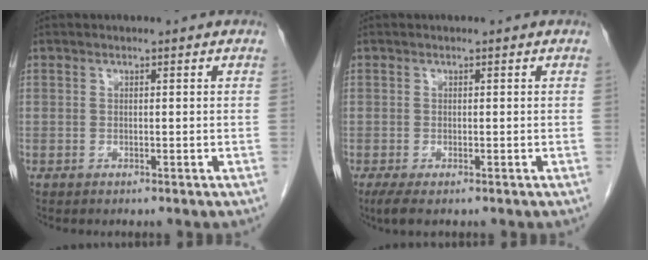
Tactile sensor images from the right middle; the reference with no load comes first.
{"total": 2.7, "force": [-1.7, 0.7, 1.9], "torque": [-0.035, -0.009, -0.027]}